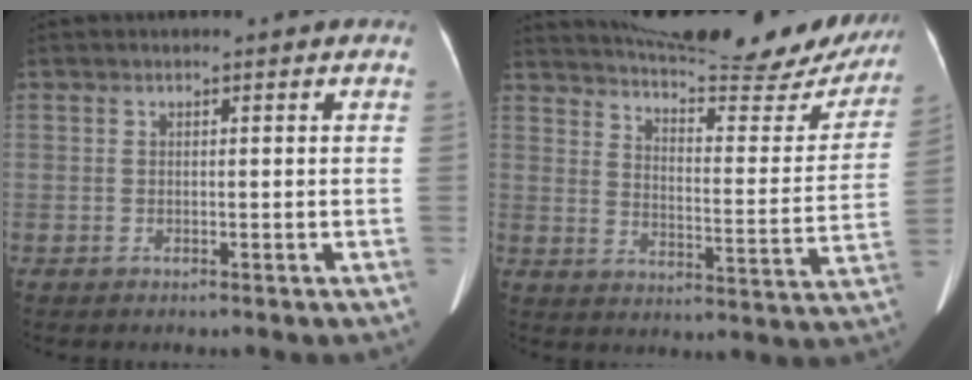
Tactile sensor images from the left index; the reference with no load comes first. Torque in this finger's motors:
{"motor_torque": [-0.80, -1.25, -0.18, 0.03]}